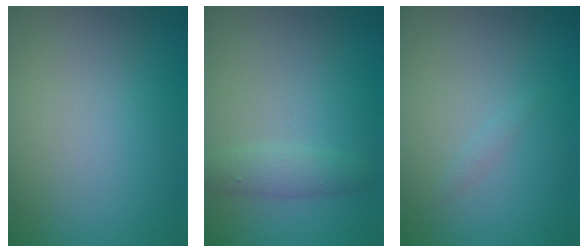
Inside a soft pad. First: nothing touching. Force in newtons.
{"total": 1.9, "press": 1.9, "slide": 0.1}
{"total": 0.5, "press": 0.5, "slide": 0.0}